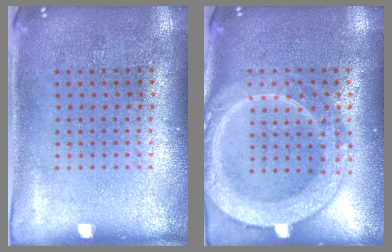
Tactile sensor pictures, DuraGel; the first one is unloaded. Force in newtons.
{"total": 3.8, "press": 3.8, "slide": 0.4}